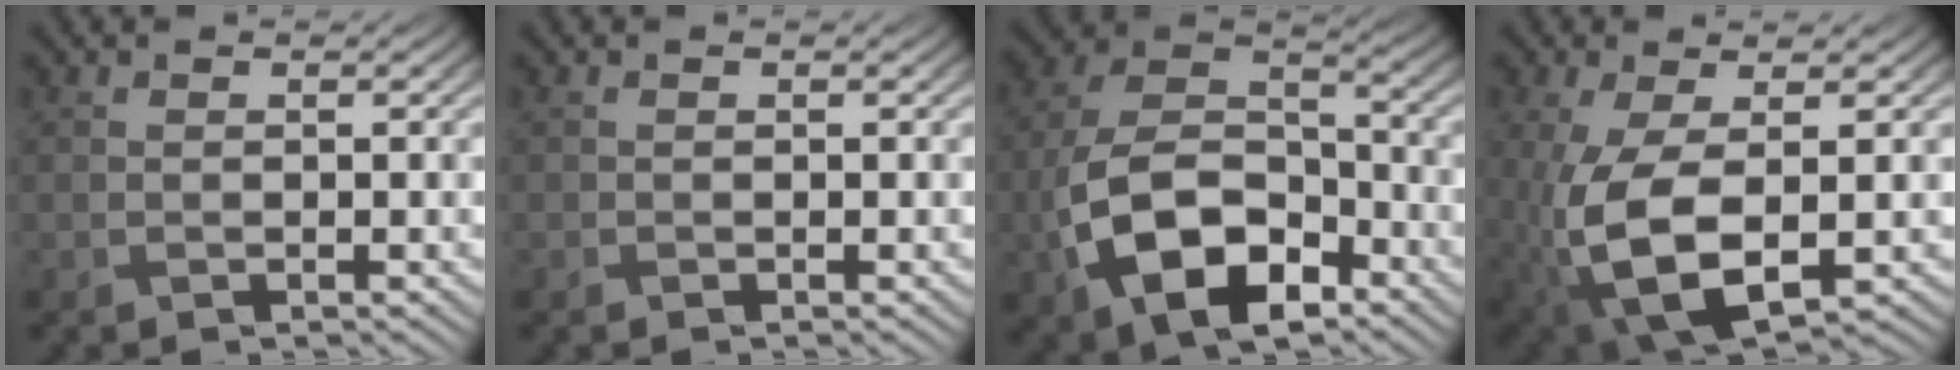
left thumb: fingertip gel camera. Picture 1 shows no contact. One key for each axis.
{"total": 0.0}
{"total": 13.7, "fx": -5.4, "fy": 8.2, "fz": 9.5, "tx": -0.218, "ty": -0.018, "tz": -0.107}
{"total": 9.2, "fx": -1.3, "fy": 4.6, "fz": 7.9, "tx": -0.182, "ty": -0.016, "tz": -0.018}